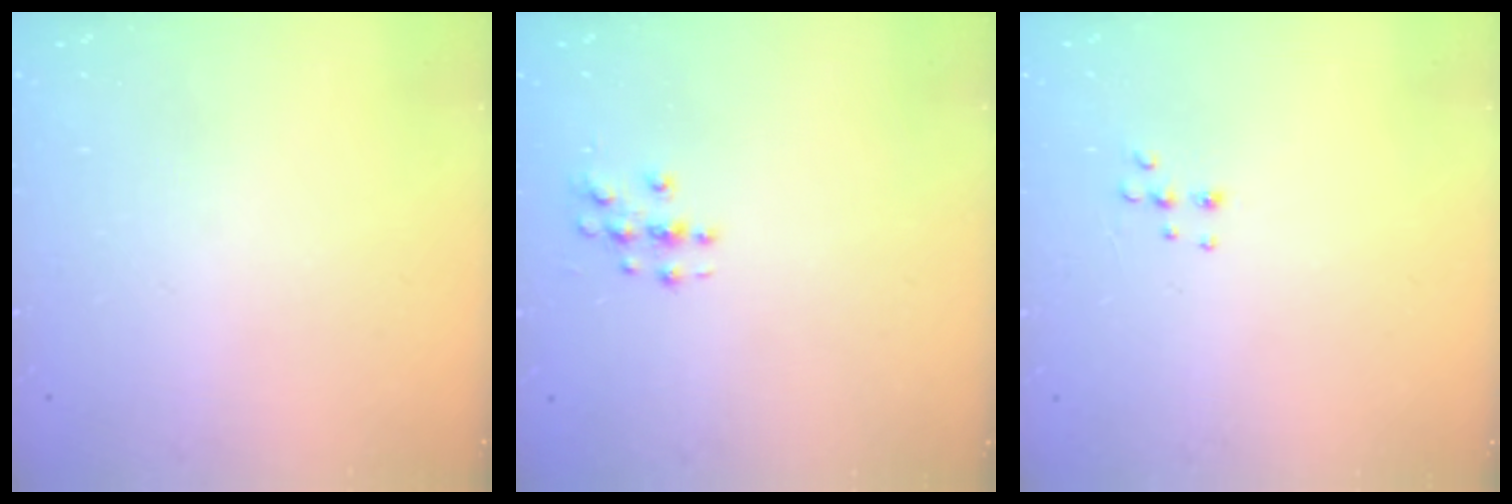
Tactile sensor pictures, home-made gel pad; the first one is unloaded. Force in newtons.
{"total": 3.1, "press": 3.1, "slide": 0.2}
{"total": 5.3, "press": 5.3, "slide": 0.6}